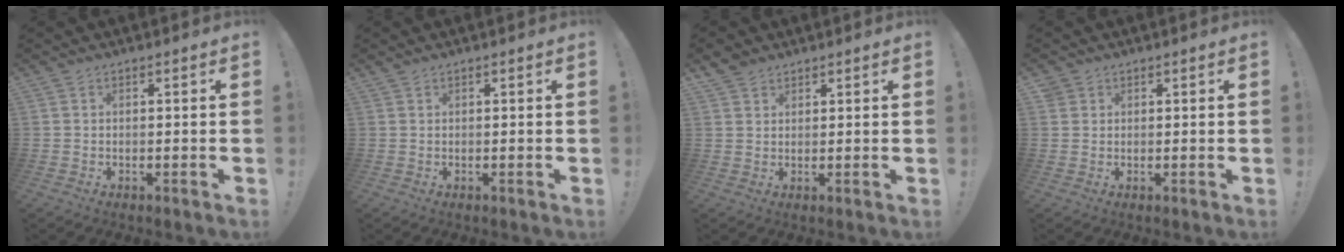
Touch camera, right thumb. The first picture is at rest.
{"total": 0.6, "force": [0.6, 0.2, 0.0], "torque": [0.008, -0.004, 0.010]}
{"total": 3.6, "force": [3.0, 2.0, 0.5], "torque": [-0.002, -0.019, 0.055]}
{"total": 2.0, "force": [1.3, 1.5, 0.2], "torque": [-0.002, -0.006, 0.024]}